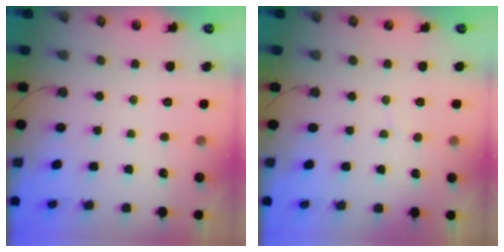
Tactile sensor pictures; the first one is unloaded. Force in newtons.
{"total": 4.0, "press": 4.0, "slide": 0.4}